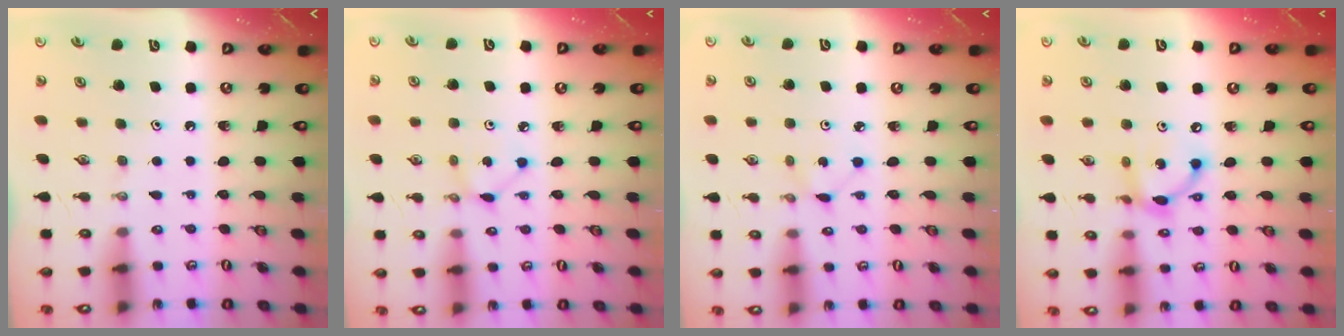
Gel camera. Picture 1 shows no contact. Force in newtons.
{"total": 2.4, "press": 2.4, "slide": 0.1}
{"total": 1.3, "press": 1.3, "slide": 0.1}
{"total": 10.8, "press": 10.8, "slide": 0.8}